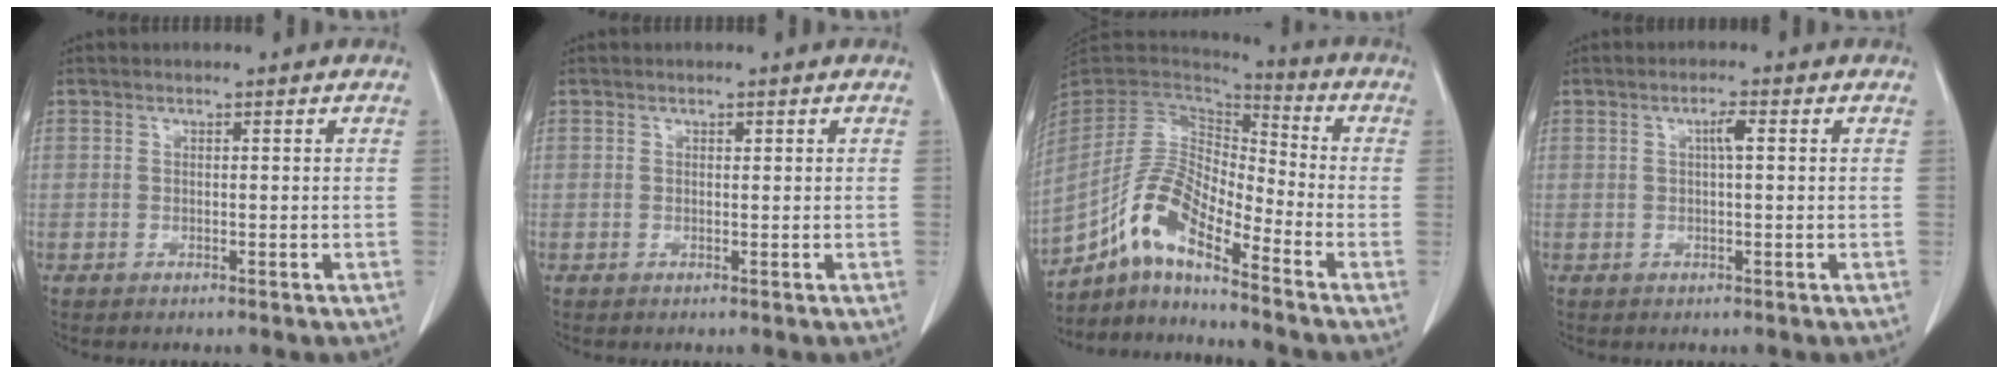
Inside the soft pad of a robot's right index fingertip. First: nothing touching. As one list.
[{"total": 0.0}, {"total": 11.5, "force": [-7.5, 2.6, 8.4], "torque": [-0.176, 0.021, -0.143]}, {"total": 2.0, "force": [0.5, 0.3, 1.9], "torque": [-0.034, 0.004, 0.007]}]